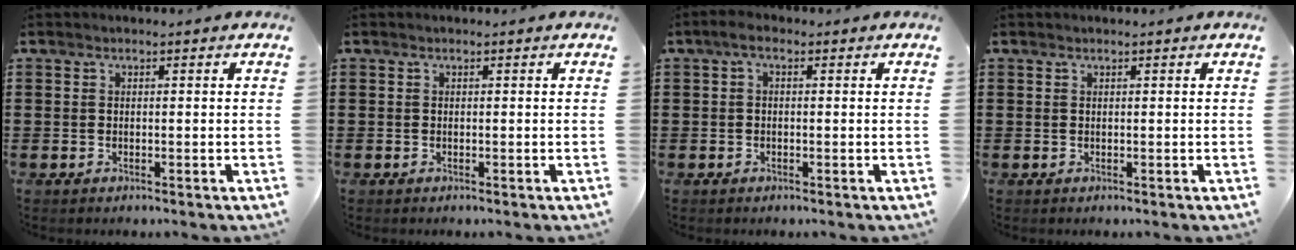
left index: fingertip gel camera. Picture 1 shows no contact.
{"total": 0.0}
{"total": 1.4, "force": [-0.5, 0.6, 1.2], "torque": [-0.025, 0.004, -0.012]}
{"total": 0.0}